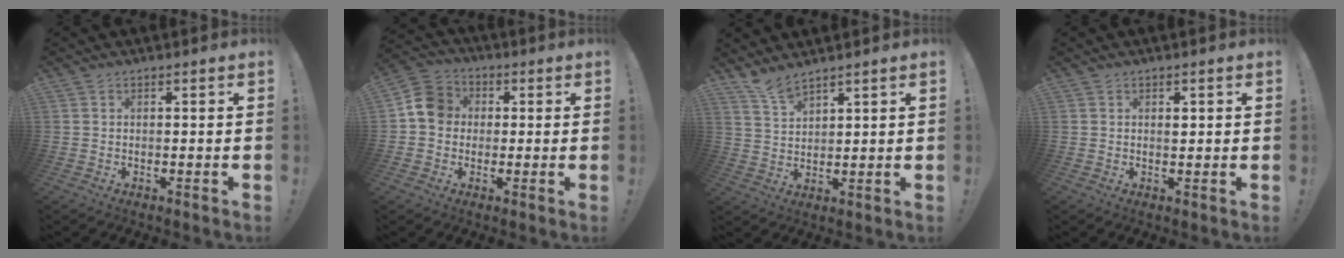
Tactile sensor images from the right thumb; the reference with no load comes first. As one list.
[{"total": 9.5, "force": [0.6, 8.3, 4.4], "torque": [-0.056, 0.016, 0.014]}, {"total": 5.6, "force": [5.0, 1.0, 2.4], "torque": [-0.052, -0.032, 0.093]}, {"total": 1.1, "force": [0.6, 0.7, 0.6], "torque": [0.012, -0.007, 0.006]}]